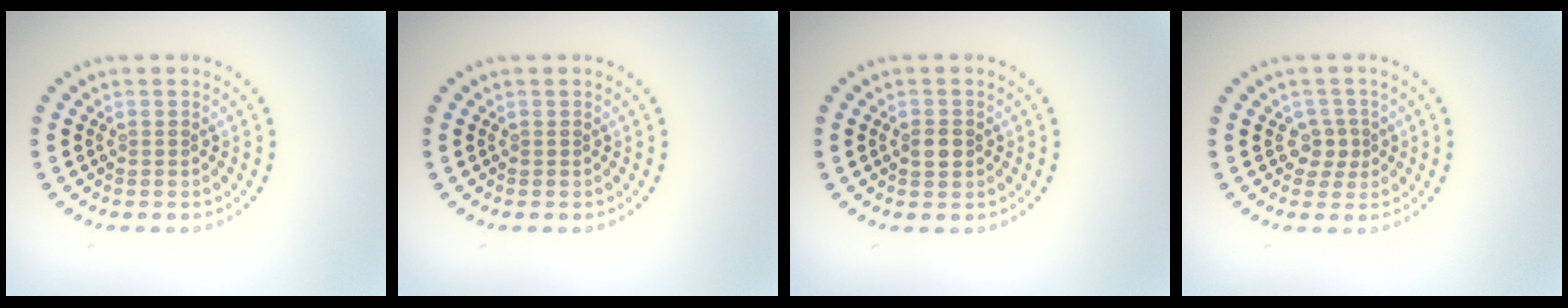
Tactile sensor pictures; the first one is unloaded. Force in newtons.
{"total": 0.0}
{"total": 1.6, "press": 1.5, "slide": 0.3}
{"total": 1.7, "press": 1.3, "slide": 1.1}